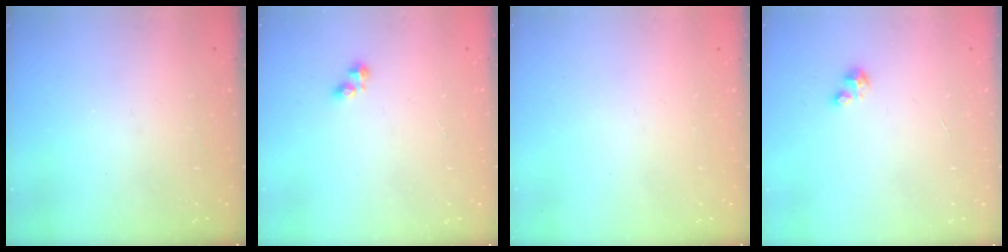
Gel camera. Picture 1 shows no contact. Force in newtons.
{"total": 2.1, "press": 2.0, "slide": 0.4}
{"total": 0.0}
{"total": 2.0, "press": 2.0, "slide": 0.2}